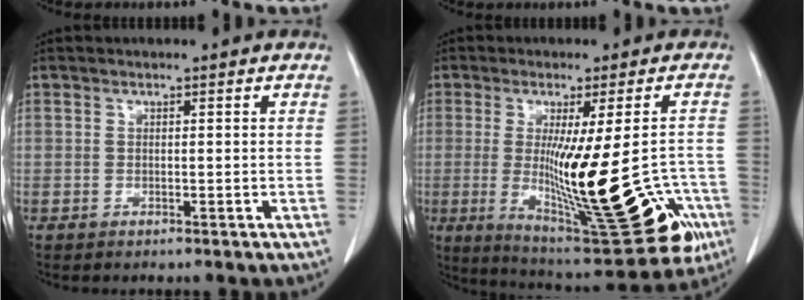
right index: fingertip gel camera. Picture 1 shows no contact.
{"total": 22.8, "force": [-6.0, 4.7, 21.5], "torque": [-0.267, -0.023, -0.064]}